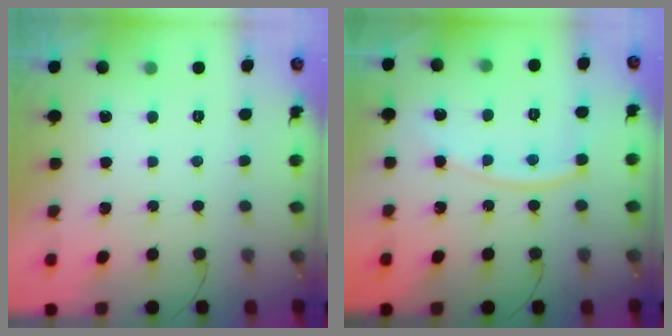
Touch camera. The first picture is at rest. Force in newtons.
{"total": 9.8, "press": 9.7, "slide": 1.2}